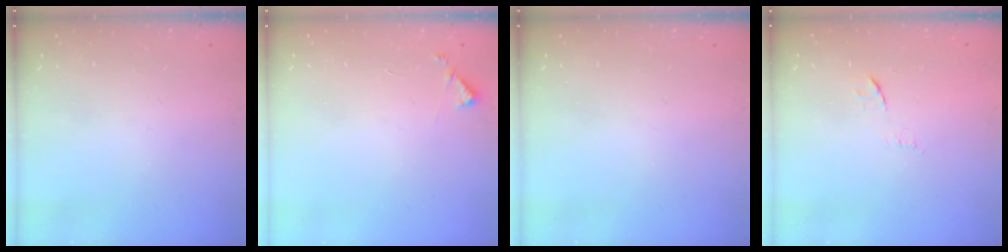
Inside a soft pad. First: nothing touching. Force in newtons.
{"total": 3.6, "press": 3.6, "slide": 0.3}
{"total": 0.0}
{"total": 8.1, "press": 8.0, "slide": 0.7}